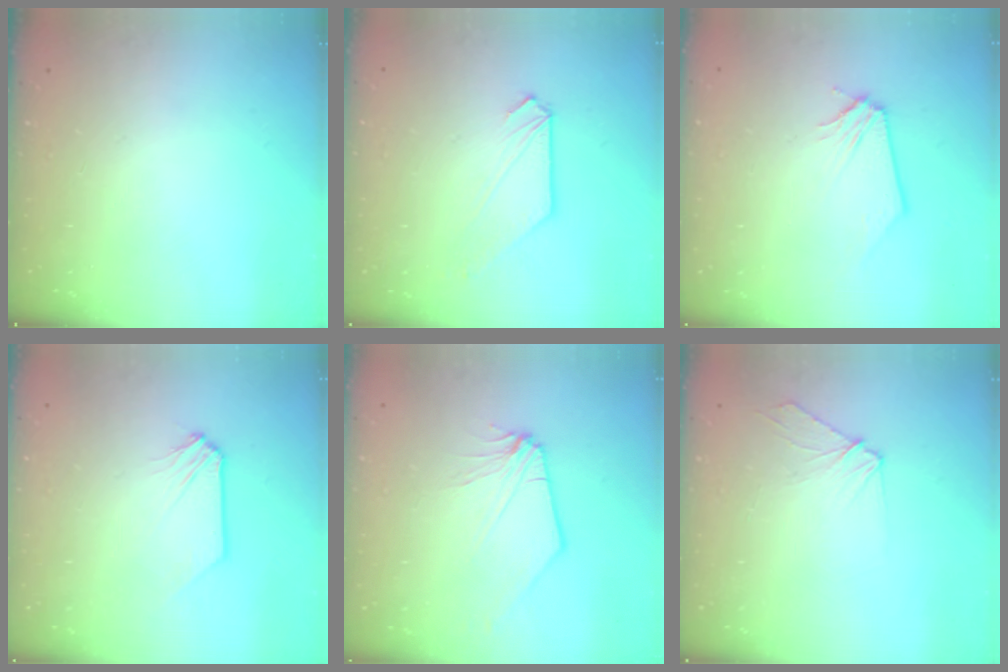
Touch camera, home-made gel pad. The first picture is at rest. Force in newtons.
{"total": 1.1, "press": 1.1, "slide": 0.1}
{"total": 0.0}
{"total": 0.0}
{"total": 0.0}
{"total": 6.6, "press": 6.6, "slide": 0.7}